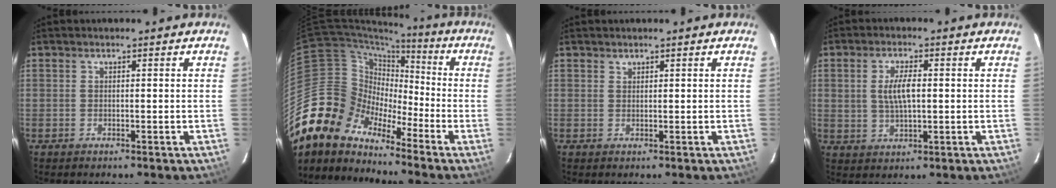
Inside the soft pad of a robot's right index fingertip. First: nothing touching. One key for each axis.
{"total": 15.2, "fx": -11.4, "fy": 8.6, "fz": 5.1, "tx": -0.101, "ty": 0.013, "tz": -0.229}
{"total": 0.5, "fx": 0.4, "fy": 0.2, "fz": 0.0, "tx": 0.003, "ty": 0.001, "tz": 0.009}
{"total": 5.5, "fx": 0.7, "fy": 2.4, "fz": 4.9, "tx": -0.095, "ty": 0.003, "tz": 0.018}